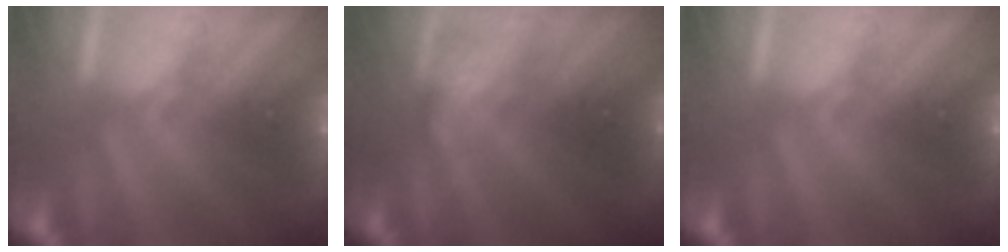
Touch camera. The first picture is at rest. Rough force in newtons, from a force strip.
{"total": 2.7}
{"total": 0.0}